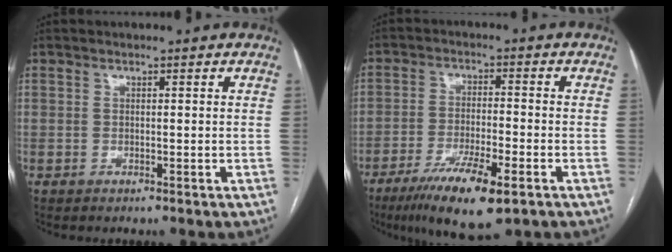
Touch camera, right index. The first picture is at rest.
{"total": 11.5, "force": [-6.8, 1.9, 9.1], "torque": [-0.159, -0.025, -0.111]}